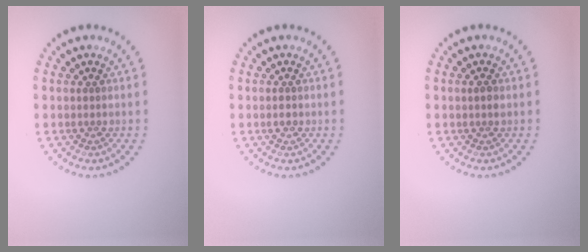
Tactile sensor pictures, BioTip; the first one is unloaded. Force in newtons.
{"total": 0.9, "press": 0.9, "slide": 0.0}
{"total": 0.9, "press": 0.8, "slide": 0.3}